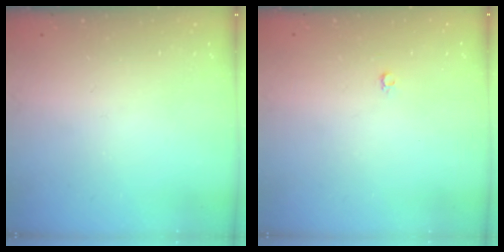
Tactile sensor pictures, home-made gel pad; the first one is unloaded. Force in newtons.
{"total": 2.2, "press": 2.2, "slide": 0.2}